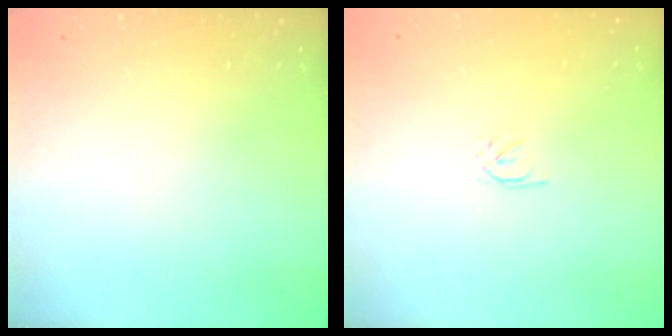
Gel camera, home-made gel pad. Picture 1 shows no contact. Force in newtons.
{"total": 0.5, "press": 0.3, "slide": 0.4}